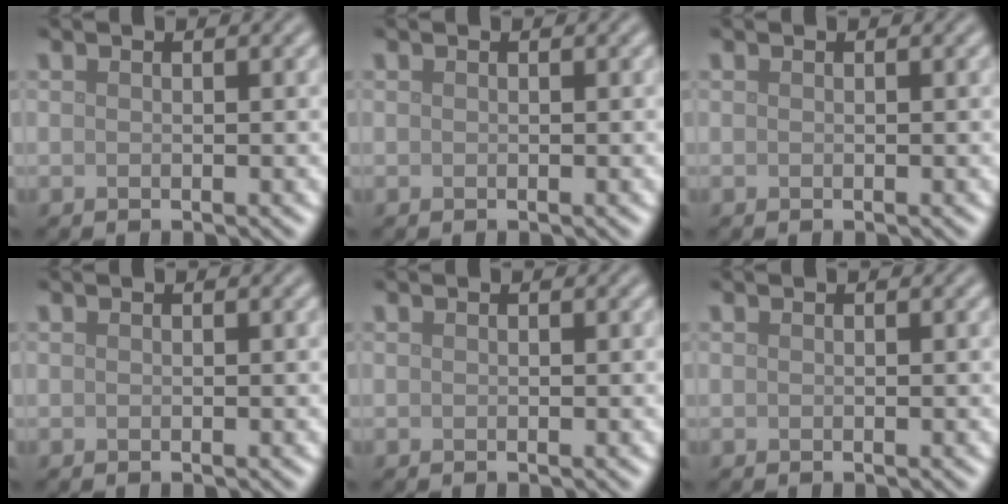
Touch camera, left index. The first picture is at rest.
{"total": 0.0}
{"total": 0.0}
{"total": 0.0}
{"total": 0.0}
{"total": 0.0}